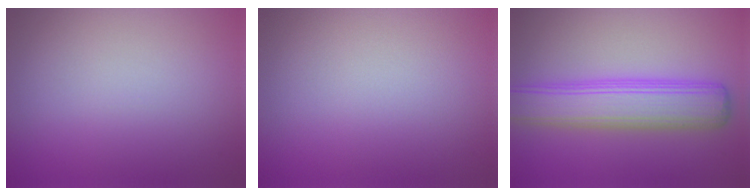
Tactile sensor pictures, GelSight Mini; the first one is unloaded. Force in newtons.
{"total": 0.0}
{"total": 6.8, "press": 6.8, "slide": 0.2}